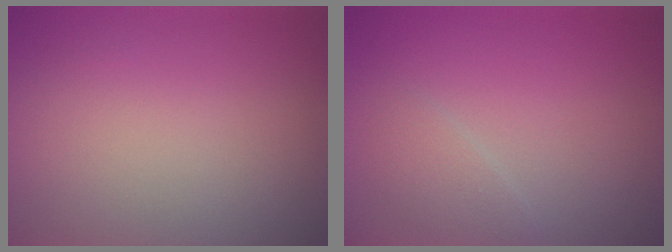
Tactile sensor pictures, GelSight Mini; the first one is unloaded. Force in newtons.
{"total": 1.3, "press": 1.3, "slide": 0.1}